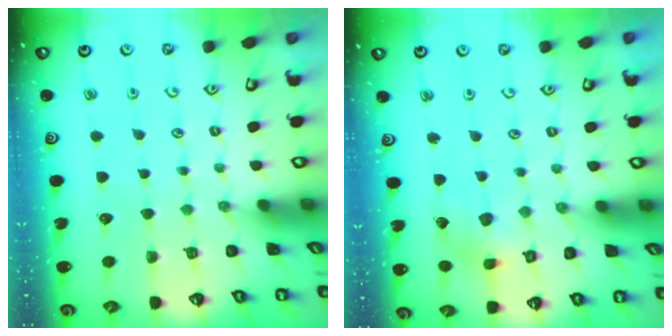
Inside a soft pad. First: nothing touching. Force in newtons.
{"total": 5.8, "press": 5.8, "slide": 0.6}